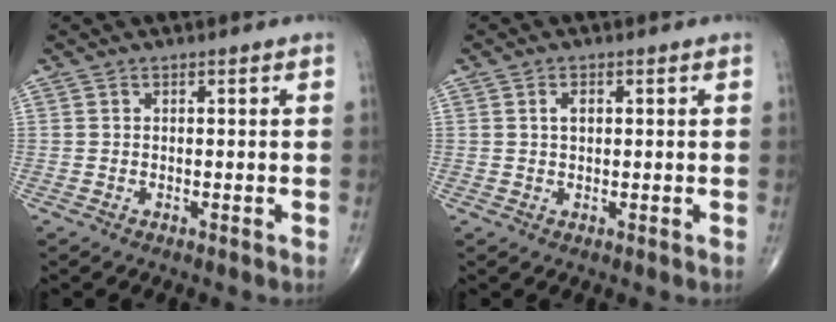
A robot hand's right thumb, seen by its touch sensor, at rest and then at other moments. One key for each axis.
{"total": 2.0, "fx": 0.5, "fy": 1.2, "fz": 1.5, "tx": -0.026, "ty": 0.002, "tz": 0.009}